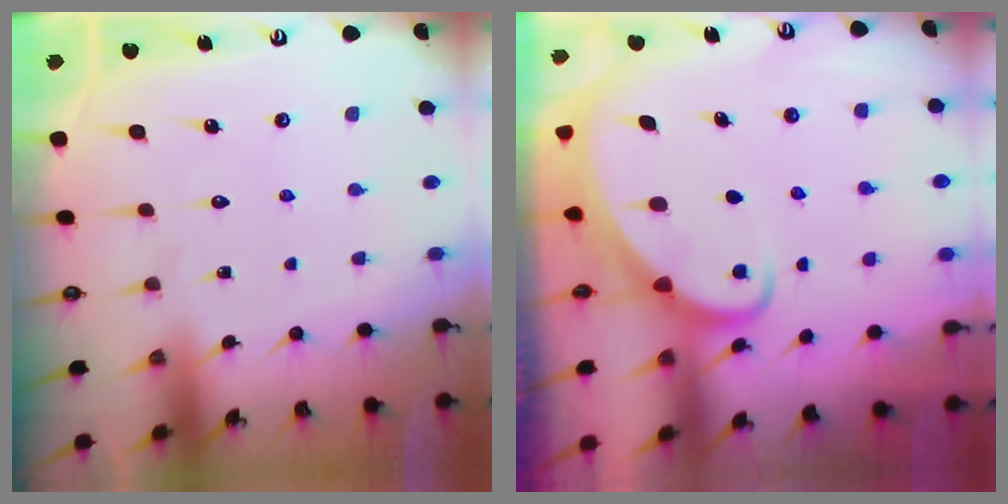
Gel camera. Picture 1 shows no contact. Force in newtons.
{"total": 2.5, "press": 2.5, "slide": 0.2}